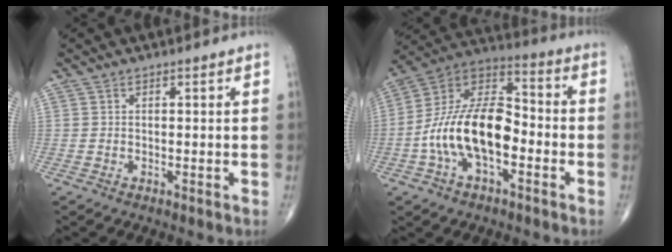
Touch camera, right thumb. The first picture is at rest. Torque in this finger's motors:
{"motor_torque": [1.10, 1.02, 1.16, -1.07, 0.57]}